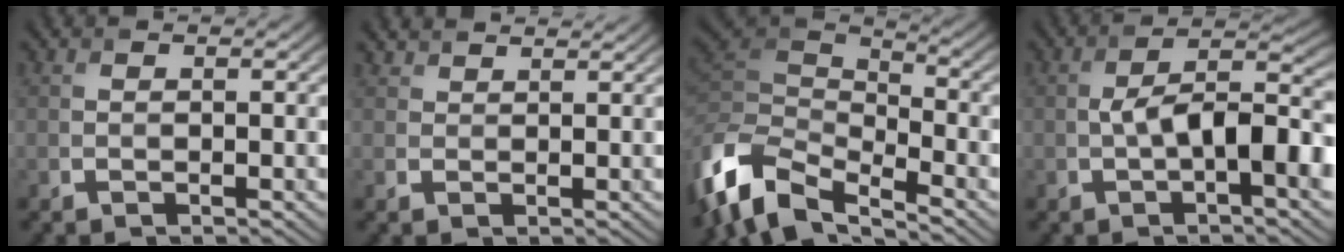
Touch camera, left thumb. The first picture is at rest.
{"total": 1.8, "force": [1.8, 0.3, -0.4], "torque": [0.005, 0.001, 0.032]}
{"total": 10.3, "force": [-6.5, 4.6, 6.6], "torque": [-0.153, -0.006, -0.135]}
{"total": 8.6, "force": [-1.3, 3.5, 7.8], "torque": [-0.129, 0.004, -0.021]}